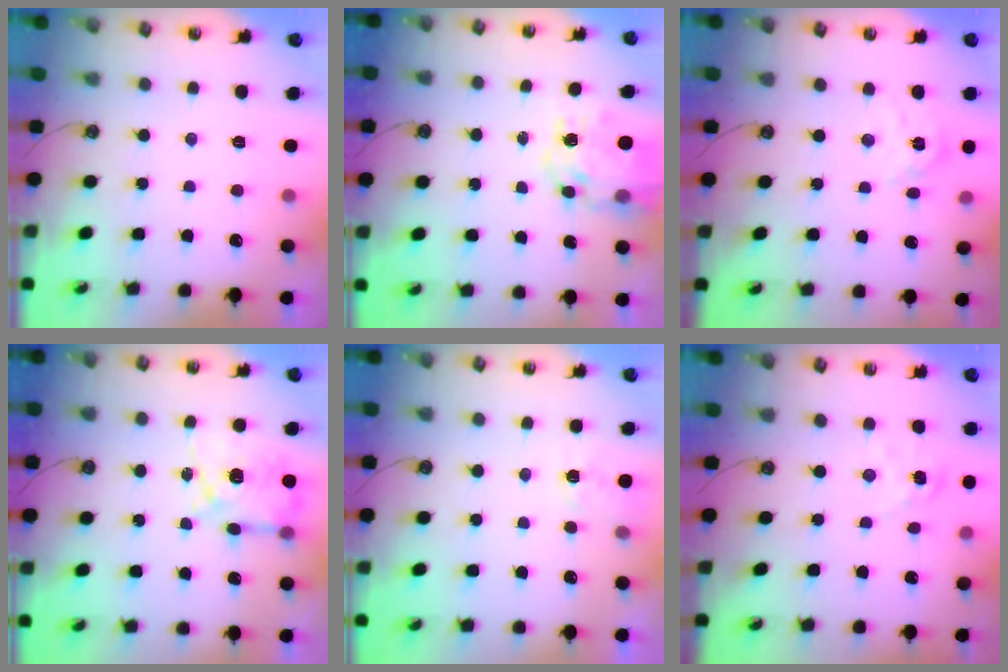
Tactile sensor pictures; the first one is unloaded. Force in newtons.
{"total": 11.7, "press": 11.7, "slide": 1.1}
{"total": 6.3, "press": 6.3, "slide": 0.4}
{"total": 10.1, "press": 10.0, "slide": 0.6}
{"total": 2.9, "press": 2.9, "slide": 0.5}
{"total": 2.9, "press": 2.9, "slide": 0.3}